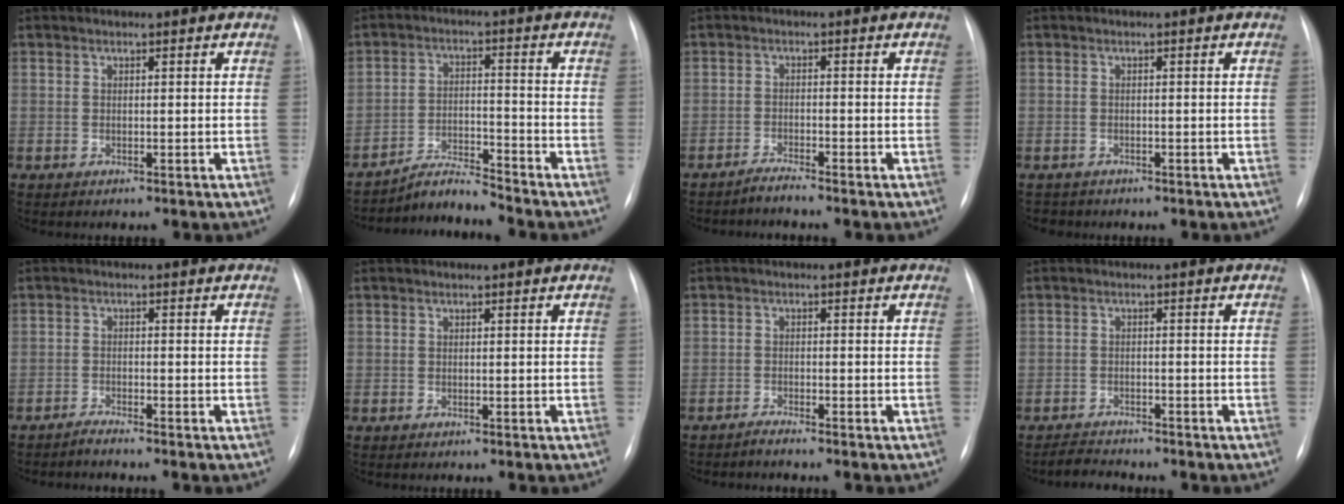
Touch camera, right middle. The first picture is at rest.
{"total": 5.2, "force": [-5.1, -0.9, 0.0], "torque": [-0.008, -0.010, -0.090]}
{"total": 1.8, "force": [-1.7, -0.5, 0.3], "torque": [-0.008, -0.007, -0.035]}
{"total": 1.8, "force": [-1.5, 0.9, -0.2], "torque": [-0.002, 0.000, -0.024]}
{"total": 1.4, "force": [-1.4, -0.4, 0.1], "torque": [-0.003, -0.005, -0.027]}
{"total": 0.0}
{"total": 1.2, "force": [-1.2, -0.3, 0.1], "torque": [-0.004, -0.004, -0.023]}
{"total": 2.7, "force": [-2.6, 0.4, 0.0], "torque": [-0.004, -0.012, -0.045]}